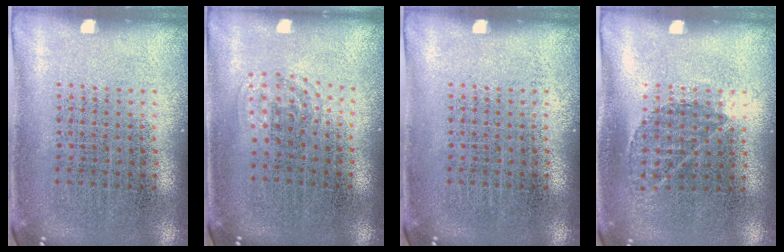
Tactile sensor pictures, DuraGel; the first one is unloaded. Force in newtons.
{"total": 1.1, "press": 0.7, "slide": 0.8}
{"total": 0.0}
{"total": 0.8, "press": 0.6, "slide": 0.5}